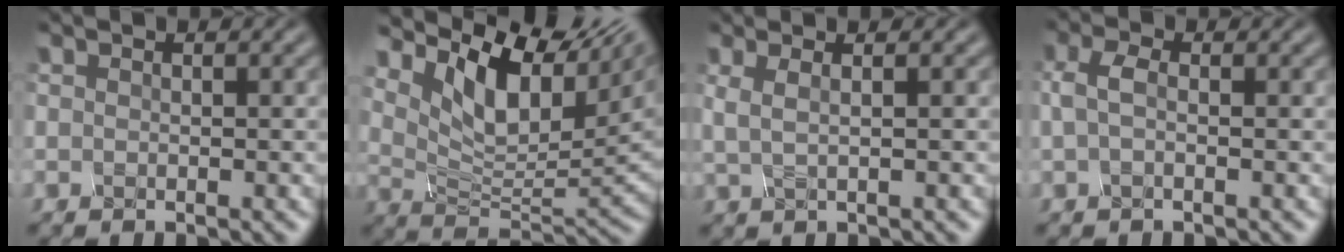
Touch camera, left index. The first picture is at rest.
{"total": 8.8, "force": [4.8, 3.9, 6.2], "torque": [-0.111, -0.001, 0.100]}
{"total": 0.9, "force": [0.8, -0.3, 0.5], "torque": [-0.023, 0.005, 0.011]}
{"total": 0.6, "force": [0.2, 0.1, 0.5], "torque": [-0.043, 0.003, 0.015]}